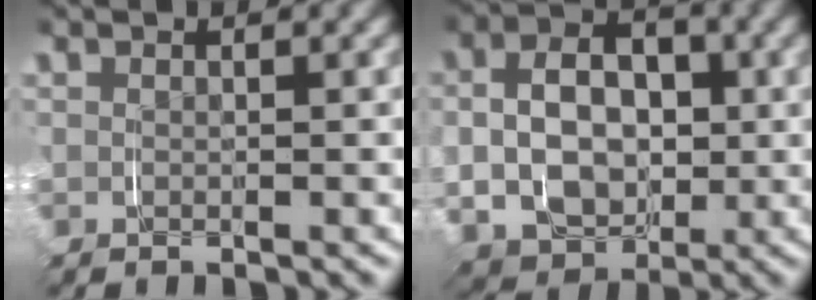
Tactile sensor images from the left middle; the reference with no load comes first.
{"total": 6.3, "force": [-0.1, 5.5, 3.0], "torque": [-0.026, -0.017, 0.000]}